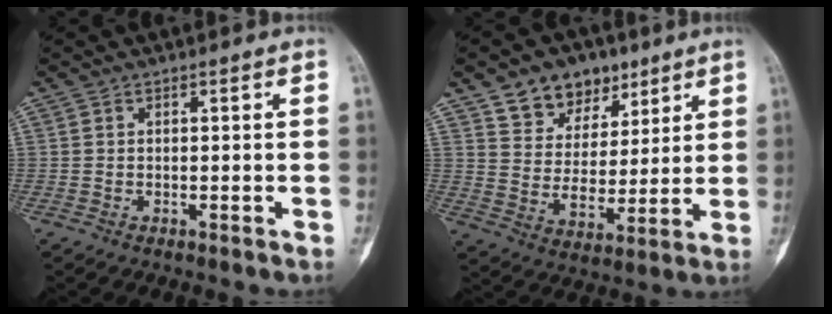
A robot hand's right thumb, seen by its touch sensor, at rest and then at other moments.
{"total": 13.1, "force": [8.1, 9.0, 4.8], "torque": [-0.033, -0.042, 0.143]}